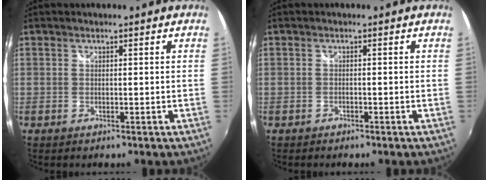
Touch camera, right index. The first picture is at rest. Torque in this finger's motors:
{"motor_torque": [0.00, -0.01, -0.08, -0.02]}